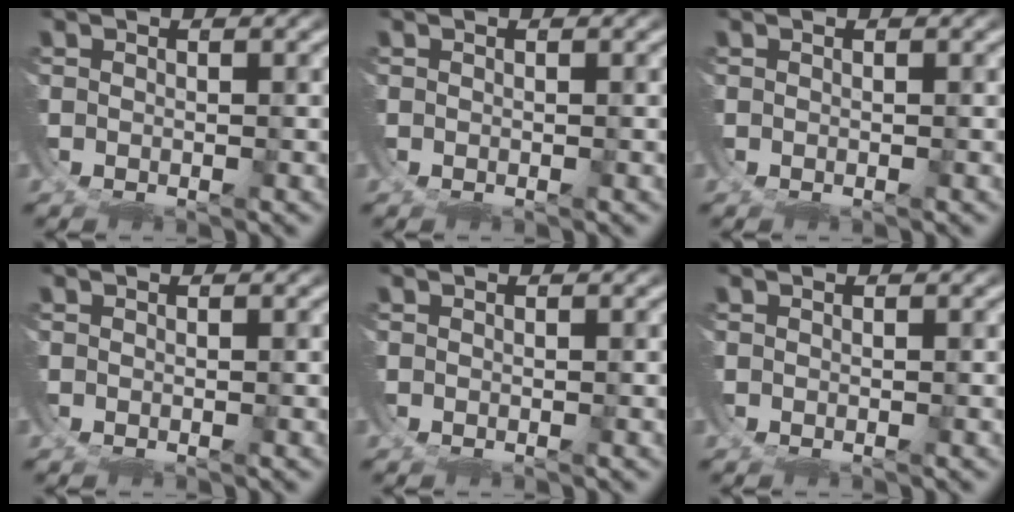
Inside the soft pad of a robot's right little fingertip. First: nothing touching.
{"total": 0.0}
{"total": 0.0}
{"total": 0.0}
{"total": 0.0}
{"total": 0.0}